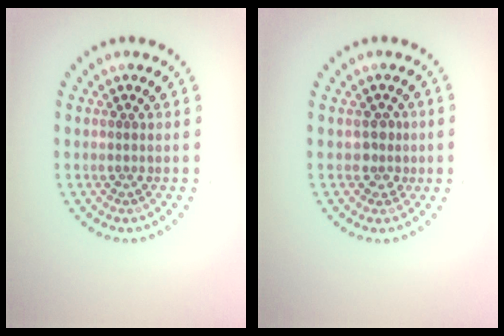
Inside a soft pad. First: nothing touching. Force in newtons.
{"total": 1.6, "press": 1.2, "slide": 1.0}